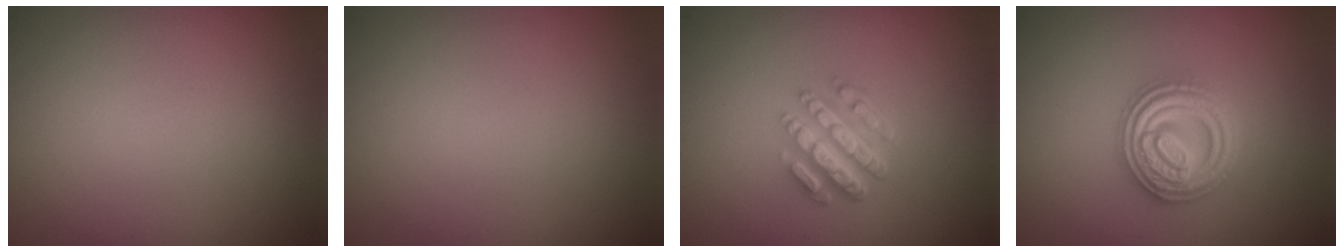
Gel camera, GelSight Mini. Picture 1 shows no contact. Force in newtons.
{"total": 0.0}
{"total": 4.6, "press": 3.2, "slide": 3.3}
{"total": 4.5, "press": 4.5, "slide": 0.6}